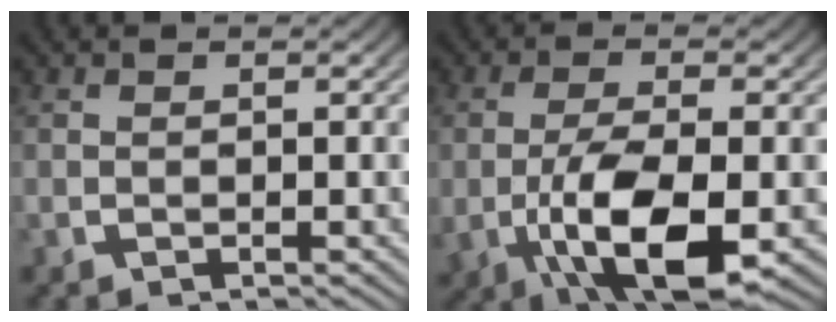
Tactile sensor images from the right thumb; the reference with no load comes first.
{"total": 9.2, "force": [-1.7, 4.6, 7.8], "torque": [-0.163, -0.030, -0.013]}